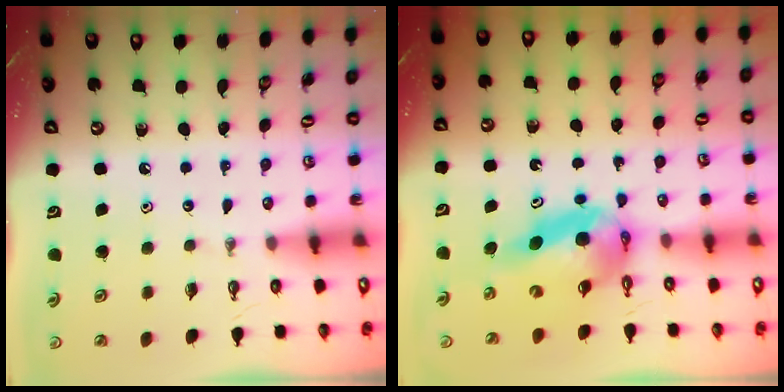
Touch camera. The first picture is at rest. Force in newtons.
{"total": 9.6, "press": 9.5, "slide": 0.9}